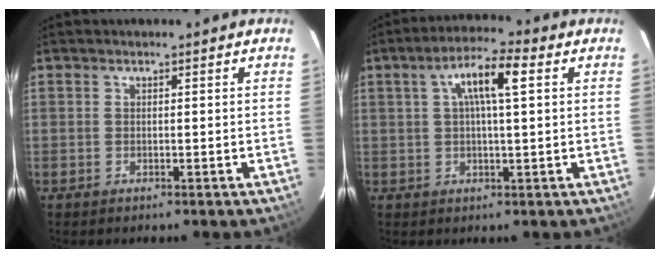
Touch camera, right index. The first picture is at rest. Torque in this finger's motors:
{"motor_torque": [0.29, 0.05, 0.43, 0.13]}